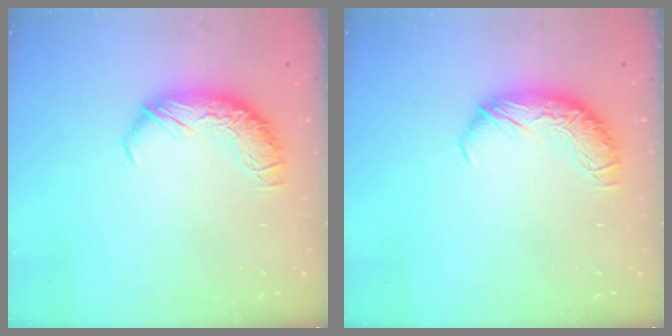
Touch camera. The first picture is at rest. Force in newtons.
{"total": 0.0}